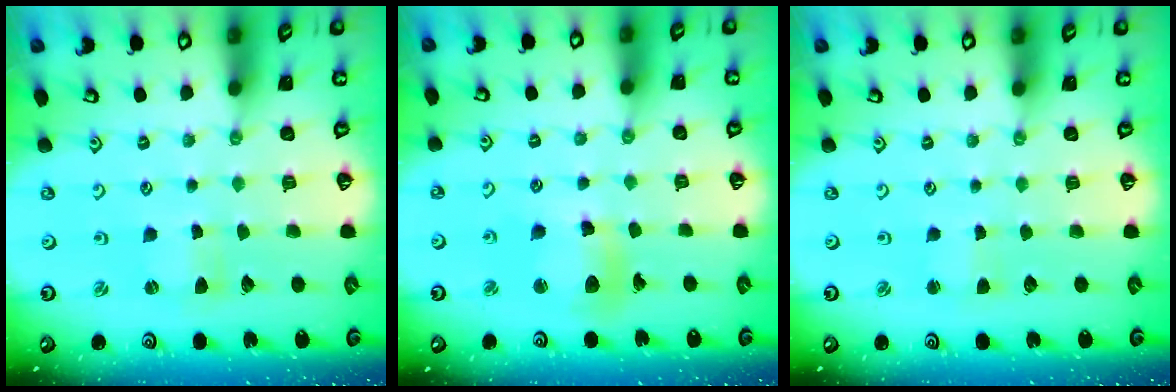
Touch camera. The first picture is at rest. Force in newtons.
{"total": 11.1, "press": 11.0, "slide": 1.4}
{"total": 1.9, "press": 1.9, "slide": 0.3}